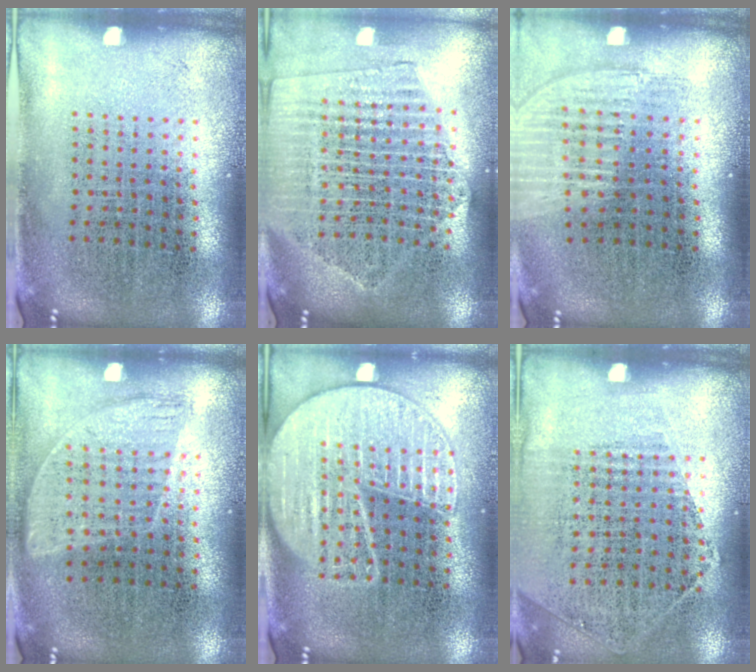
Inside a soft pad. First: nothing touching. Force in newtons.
{"total": 2.1, "press": 1.9, "slide": 0.9}
{"total": 1.2, "press": 1.2, "slide": 0.3}
{"total": 0.9, "press": 0.8, "slide": 0.5}
{"total": 2.3, "press": 2.3, "slide": 0.3}
{"total": 1.2, "press": 1.0, "slide": 0.7}